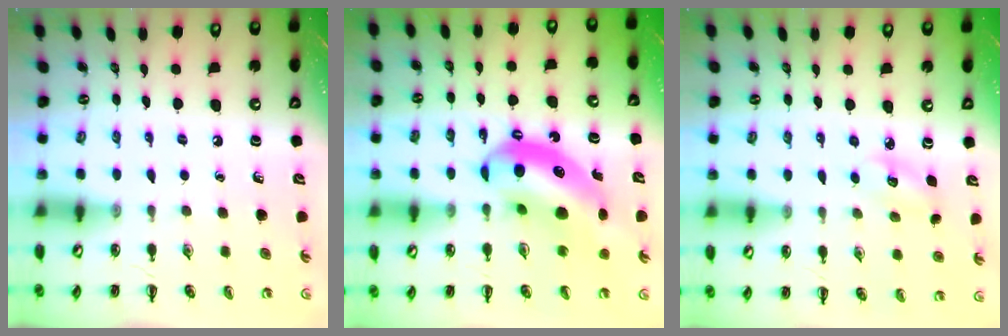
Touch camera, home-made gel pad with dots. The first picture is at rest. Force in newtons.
{"total": 13.2, "press": 12.7, "slide": 3.7}
{"total": 4.1, "press": 4.0, "slide": 0.9}